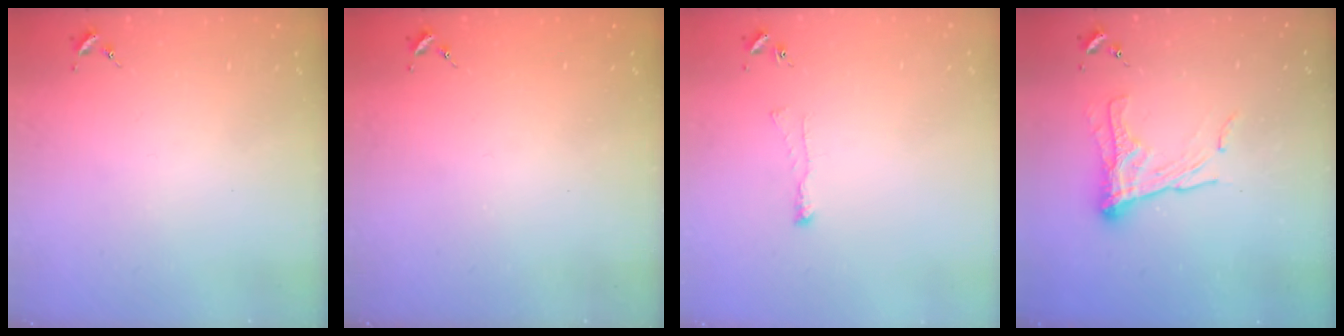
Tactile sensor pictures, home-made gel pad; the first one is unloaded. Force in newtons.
{"total": 0.7, "press": 0.7, "slide": 0.0}
{"total": 2.7, "press": 2.6, "slide": 0.7}
{"total": 11.7, "press": 11.7, "slide": 0.6}